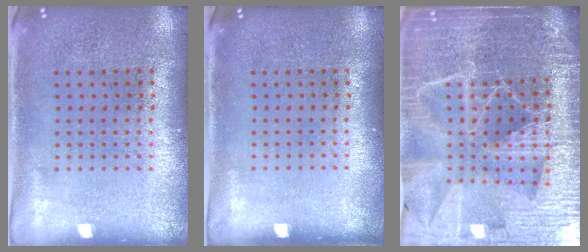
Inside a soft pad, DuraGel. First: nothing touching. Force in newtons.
{"total": 0.0}
{"total": 6.2, "press": 5.4, "slide": 3.0}